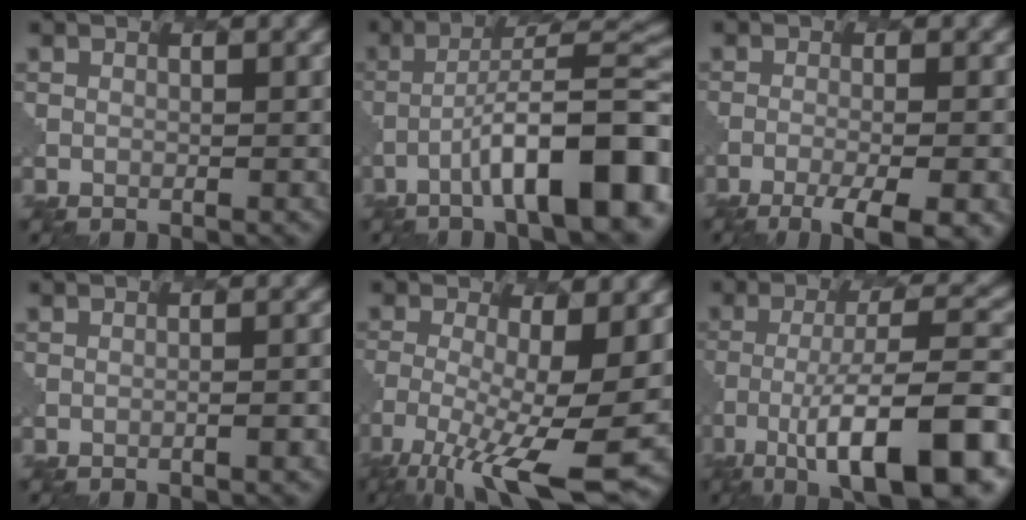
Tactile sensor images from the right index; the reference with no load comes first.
{"total": 11.7, "force": [-5.1, 2.7, 10.2], "torque": [-0.150, 0.016, -0.070]}
{"total": 6.1, "force": [-3.6, 1.4, 4.7], "torque": [-0.071, -0.007, -0.053]}
{"total": 2.3, "force": [-0.9, 0.9, 2.0], "torque": [-0.006, 0.018, -0.018]}
{"total": 11.7, "force": [-5.2, 3.2, 9.9], "torque": [-0.183, -0.024, -0.084]}
{"total": 12.5, "force": [-6.3, 3.0, 10.4], "torque": [-0.168, 0.005, -0.096]}